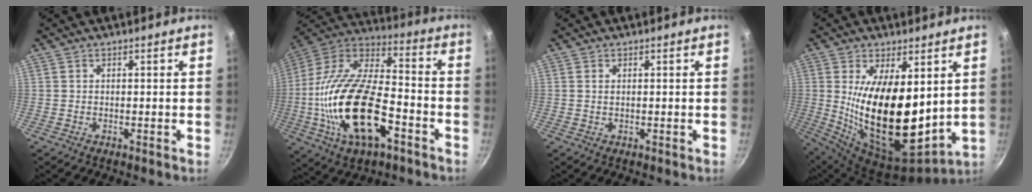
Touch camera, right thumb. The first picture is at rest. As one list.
[{"total": 25.9, "force": [-7.2, 12.8, 21.3], "torque": [-0.403, 0.033, -0.139]}, {"total": 0.7, "force": [0.2, 0.4, 0.6], "torque": [-0.011, 0.000, 0.004]}, {"total": 21.1, "force": [3.6, 10.0, 18.2], "torque": [-0.301, -0.058, 0.079]}]